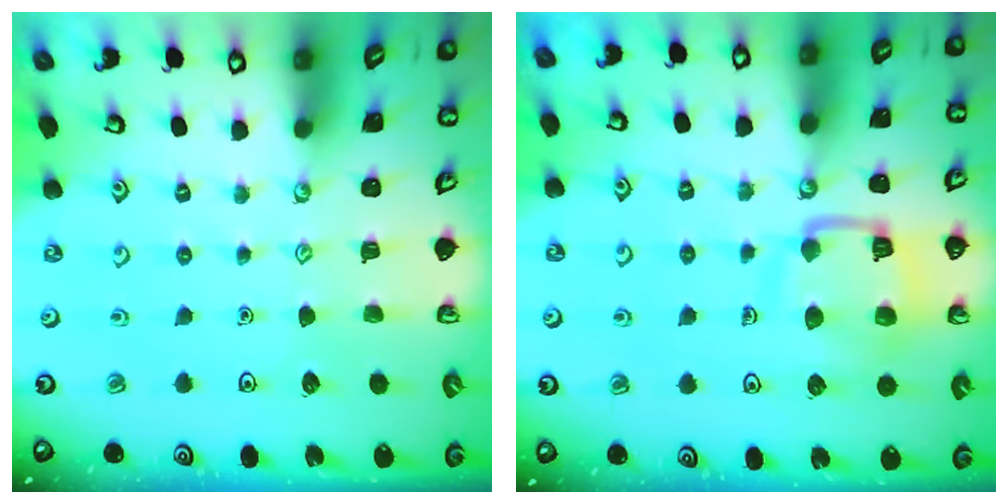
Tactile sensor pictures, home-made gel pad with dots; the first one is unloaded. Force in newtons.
{"total": 12.2, "press": 12.2, "slide": 1.3}